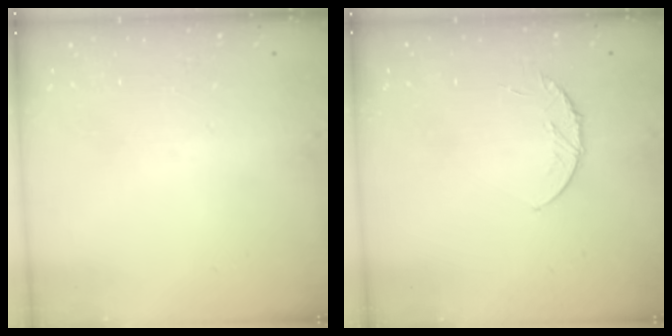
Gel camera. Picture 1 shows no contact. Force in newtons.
{"total": 5.7, "press": 5.7, "slide": 0.7}